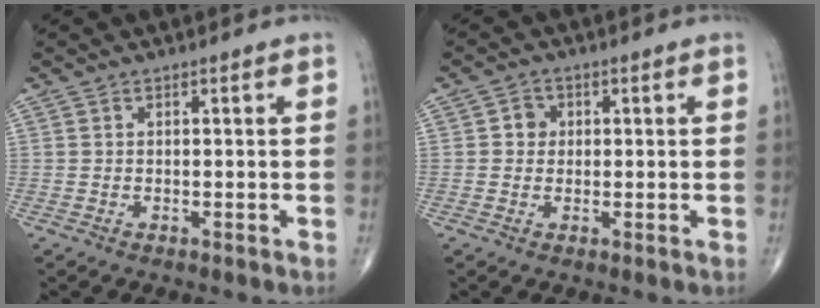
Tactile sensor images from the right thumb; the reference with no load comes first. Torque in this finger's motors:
{"motor_torque": [0.21, 0.59, 0.23, -0.08, 0.00]}